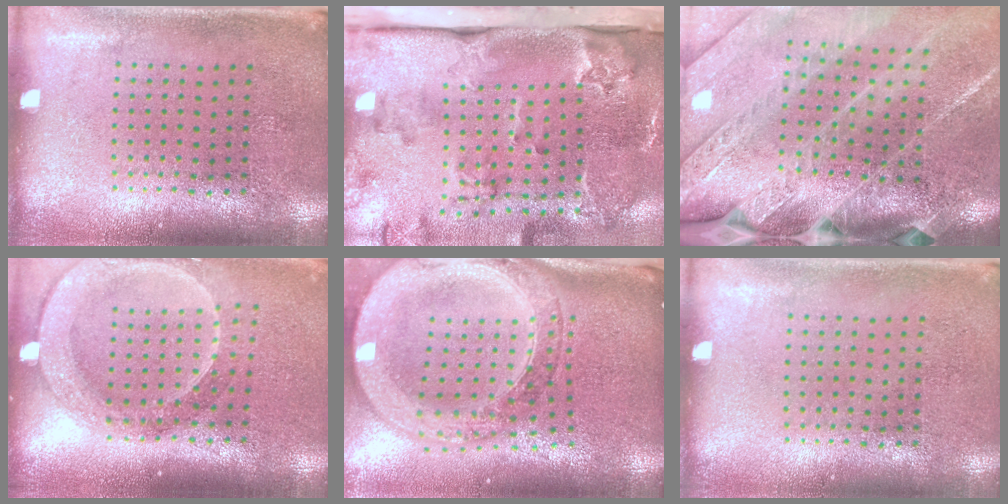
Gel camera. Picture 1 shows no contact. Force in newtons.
{"total": 4.0, "press": 2.7, "slide": 3.0}
{"total": 4.0, "press": 3.4, "slide": 2.2}
{"total": 2.4, "press": 1.9, "slide": 1.4}
{"total": 4.0, "press": 3.1, "slide": 2.5}
{"total": 0.0}